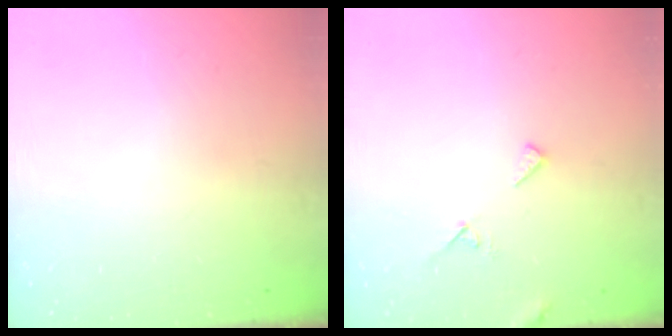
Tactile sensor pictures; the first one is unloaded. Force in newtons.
{"total": 5.3, "press": 5.3, "slide": 0.5}